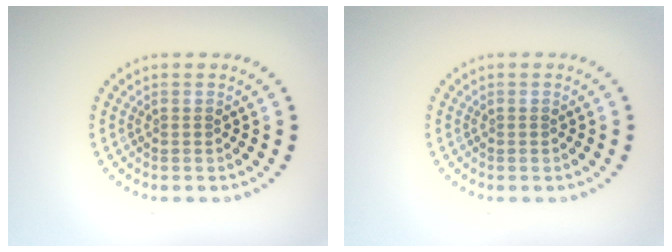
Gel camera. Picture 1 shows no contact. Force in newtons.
{"total": 0.0}